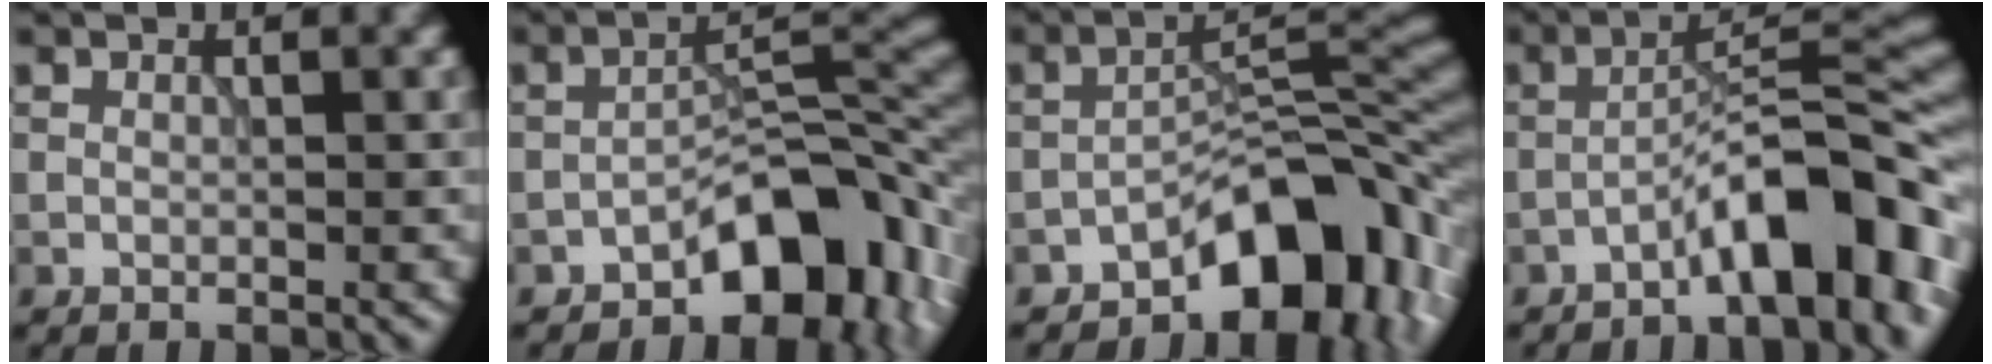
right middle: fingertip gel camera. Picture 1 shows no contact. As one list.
[{"total": 8.7, "force": [-4.8, 4.1, 6.0], "torque": [-0.065, 0.017, -0.082]}, {"total": 9.6, "force": [-5.5, 4.3, 6.5], "torque": [-0.072, 0.017, -0.099]}, {"total": 9.5, "force": [-5.3, 2.3, 7.6], "torque": [-0.106, 0.029, -0.089]}]